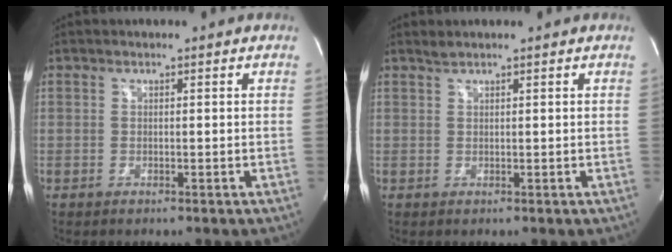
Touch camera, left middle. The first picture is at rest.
{"total": 0.7, "force": [0.7, -0.1, 0.1], "torque": [-0.008, 0.004, 0.018]}